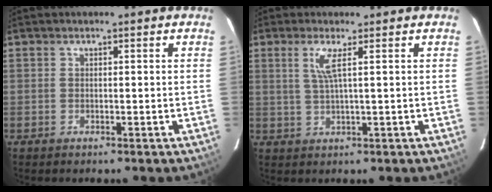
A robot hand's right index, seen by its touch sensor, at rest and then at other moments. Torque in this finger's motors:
{"motor_torque": [0.11, 0.03, 0.14, 0.05]}